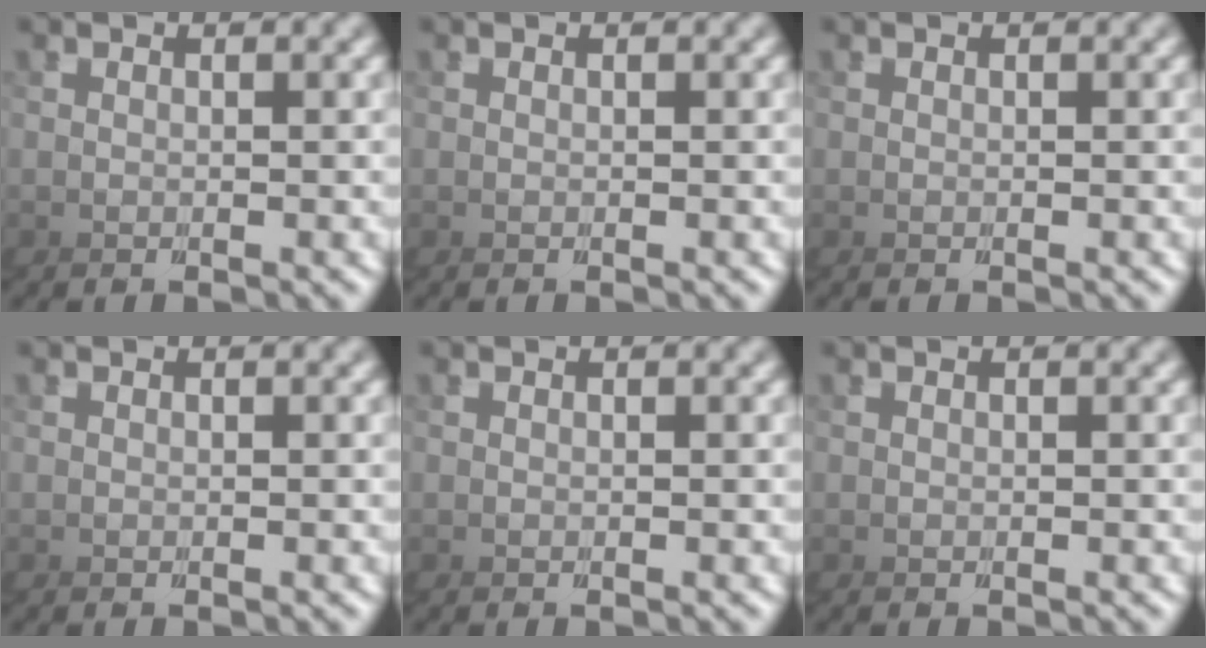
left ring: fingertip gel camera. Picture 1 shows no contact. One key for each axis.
{"total": 0.0}
{"total": 0.0}
{"total": 0.0}
{"total": 0.0}
{"total": 0.0}